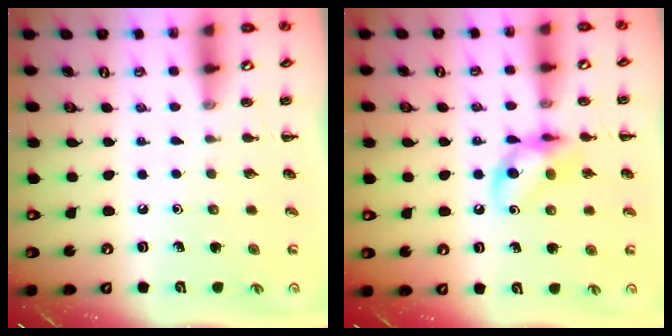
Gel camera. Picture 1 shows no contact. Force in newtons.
{"total": 12.5, "press": 12.3, "slide": 2.1}